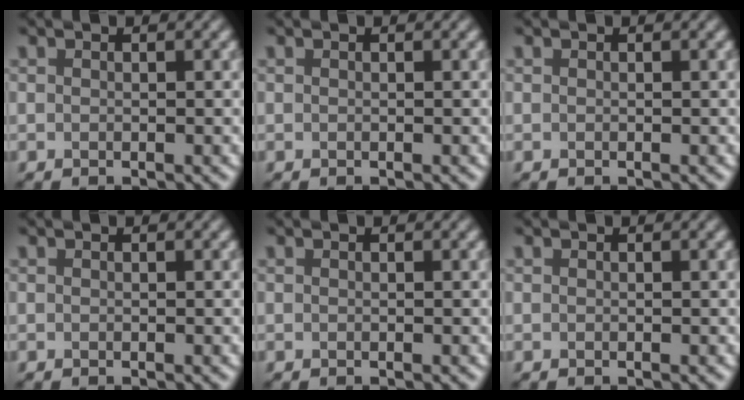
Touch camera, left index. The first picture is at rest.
{"total": 0.0}
{"total": 0.0}
{"total": 0.0}
{"total": 0.0}
{"total": 0.0}